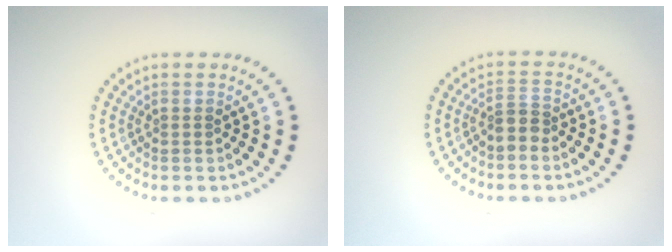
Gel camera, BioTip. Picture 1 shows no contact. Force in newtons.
{"total": 1.7, "press": 1.2, "slide": 1.1}